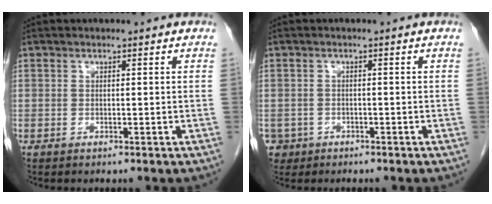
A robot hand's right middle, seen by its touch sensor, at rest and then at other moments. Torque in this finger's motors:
{"motor_torque": [0.51, -0.52, 0.05, 0.02]}